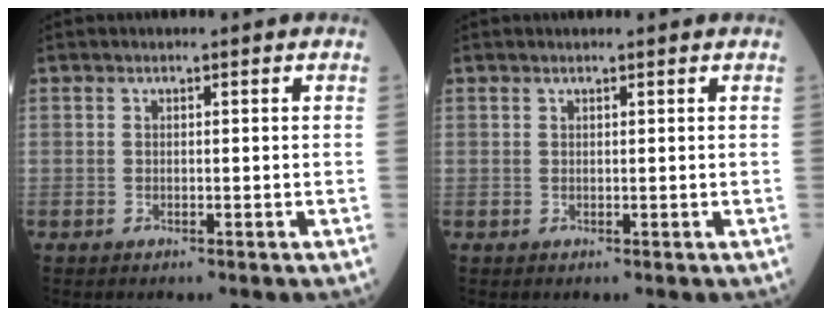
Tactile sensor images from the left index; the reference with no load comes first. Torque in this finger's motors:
{"motor_torque": [0.30, 0.00, -0.35, -0.21]}